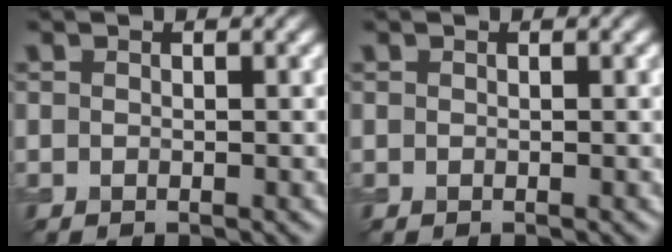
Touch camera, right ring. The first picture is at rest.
{"total": 0.0}